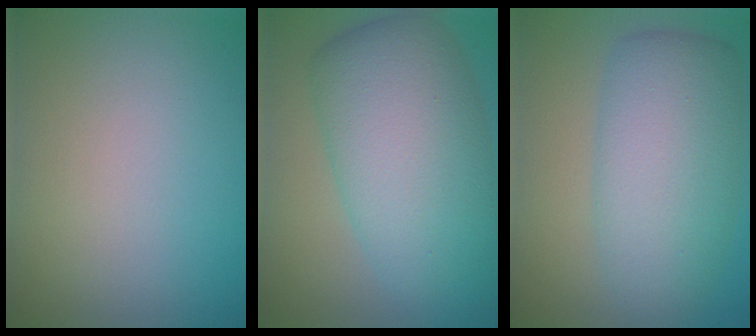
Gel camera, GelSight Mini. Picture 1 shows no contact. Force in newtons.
{"total": 10.4, "press": 10.4, "slide": 0.2}
{"total": 7.4, "press": 7.4, "slide": 0.1}